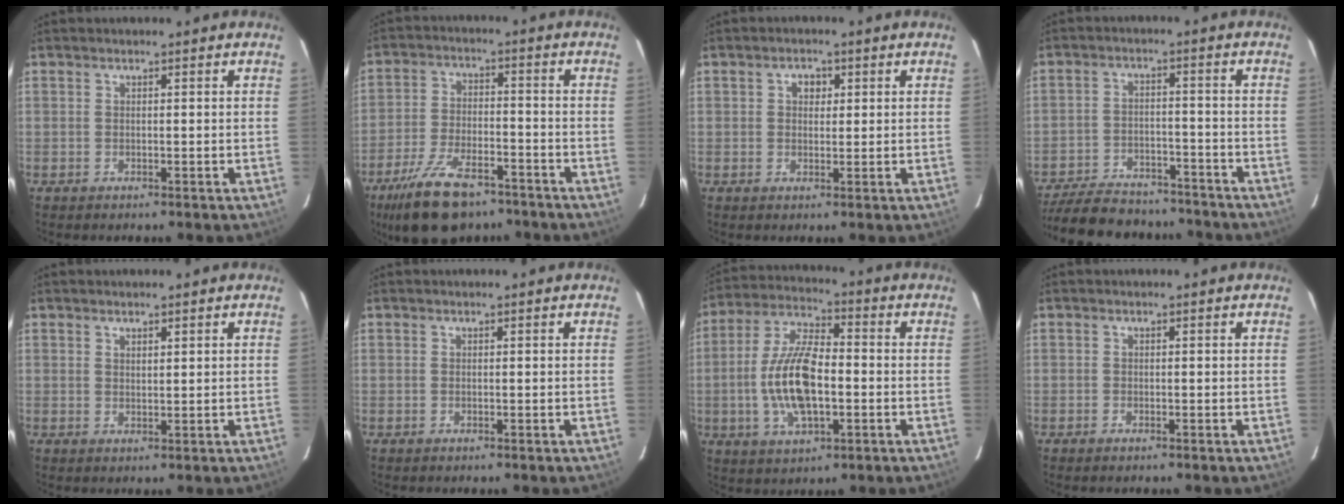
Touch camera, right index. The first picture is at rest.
{"total": 15.1, "force": [-10.7, 6.5, 8.5], "torque": [-0.185, -0.019, -0.183]}
{"total": 2.5, "force": [0.7, 2.1, 1.2], "torque": [-0.015, 0.009, 0.011]}
{"total": 21.6, "force": [-18.2, 7.9, 8.4], "torque": [-0.193, 0.009, -0.256]}
{"total": 1.4, "force": [1.1, 0.5, 0.7], "torque": [-0.011, 0.001, 0.019]}
{"total": 0.0}
{"total": 14.2, "force": [-2.4, 5.9, 12.7], "torque": [-0.264, 0.003, -0.044]}
{"total": 0.6, "force": [-0.5, 0.2, 0.2], "torque": [-0.003, 0.000, -0.012]}